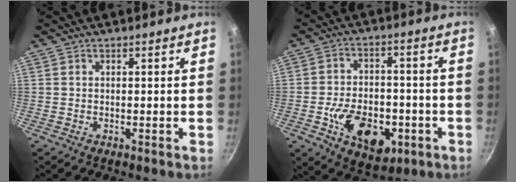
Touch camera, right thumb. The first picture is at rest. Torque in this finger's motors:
{"motor_torque": [1.90, 1.71, 0.29, -0.21, 0.39]}